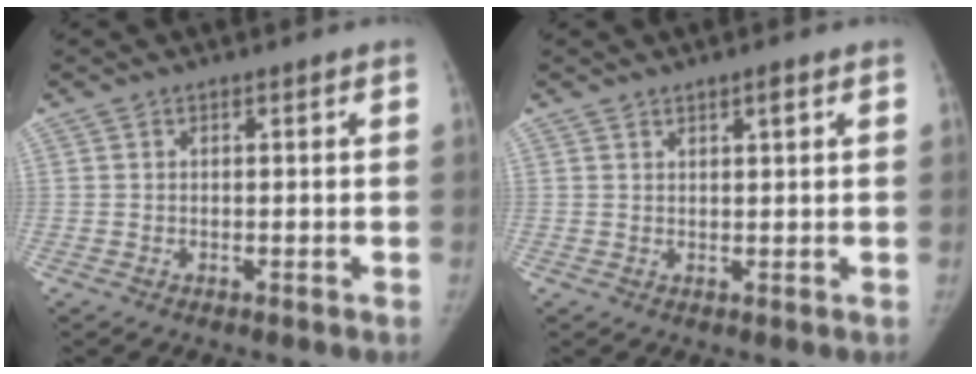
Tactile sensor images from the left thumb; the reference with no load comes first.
{"total": 1.4, "force": [1.0, 0.4, 0.9], "torque": [-0.009, -0.005, 0.015]}